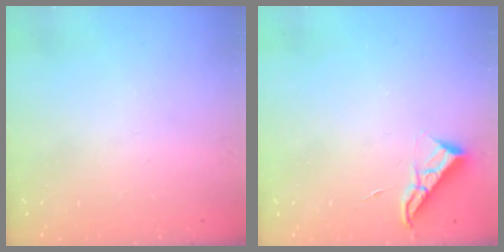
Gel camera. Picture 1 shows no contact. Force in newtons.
{"total": 6.8, "press": 6.8, "slide": 0.5}